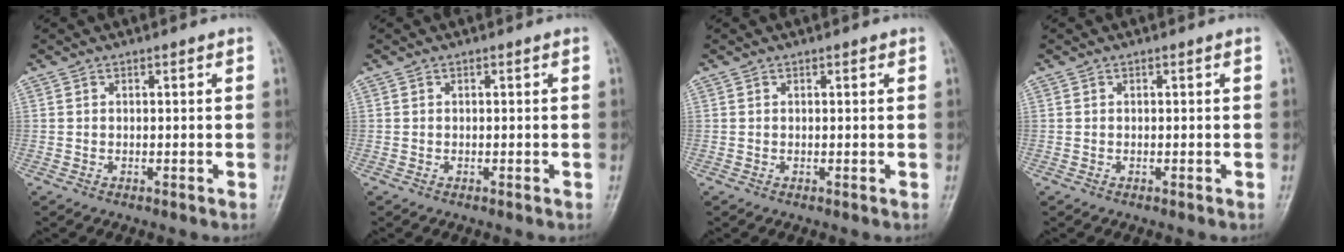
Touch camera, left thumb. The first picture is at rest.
{"total": 0.0}
{"total": 0.7, "force": [0.4, 0.3, 0.5], "torque": [-0.007, -0.001, 0.004]}
{"total": 0.0}